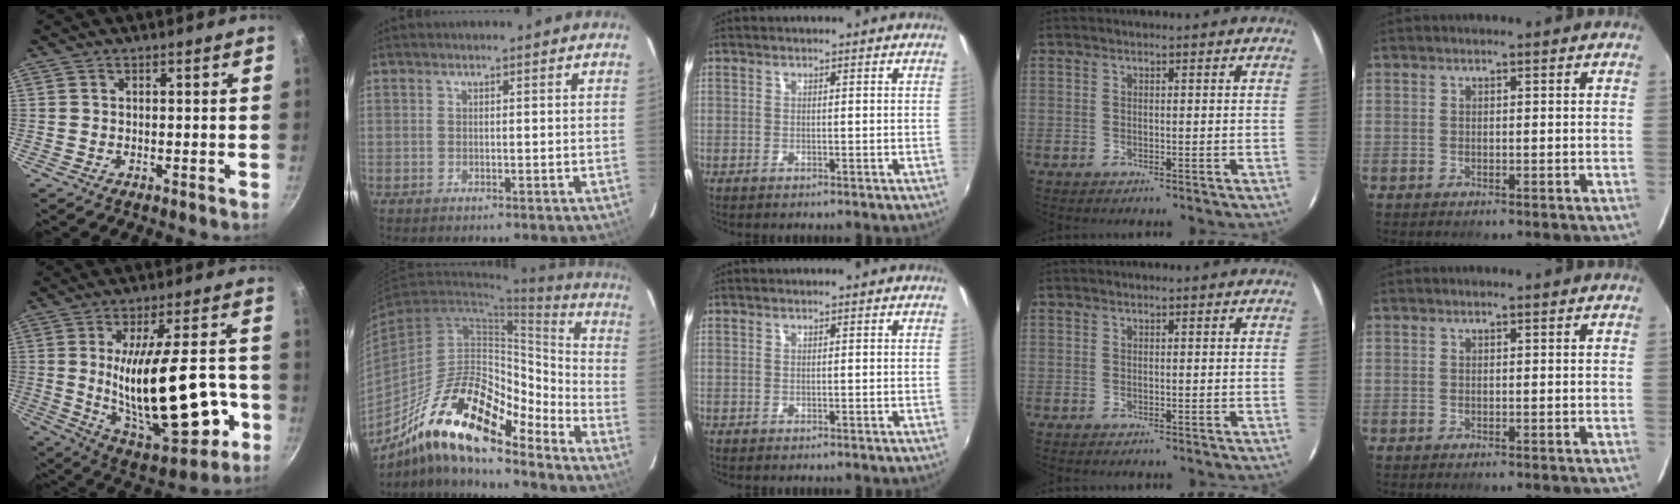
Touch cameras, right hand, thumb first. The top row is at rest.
{"thumb": {"total": 24.3, "force": [-3.7, 9.8, 22.0], "torque": [-0.322, 0.002, -0.034]}, "index": {"total": 21.7, "force": [-15.7, 6.3, 13.5], "torque": [-0.231, -0.001, -0.280]}}